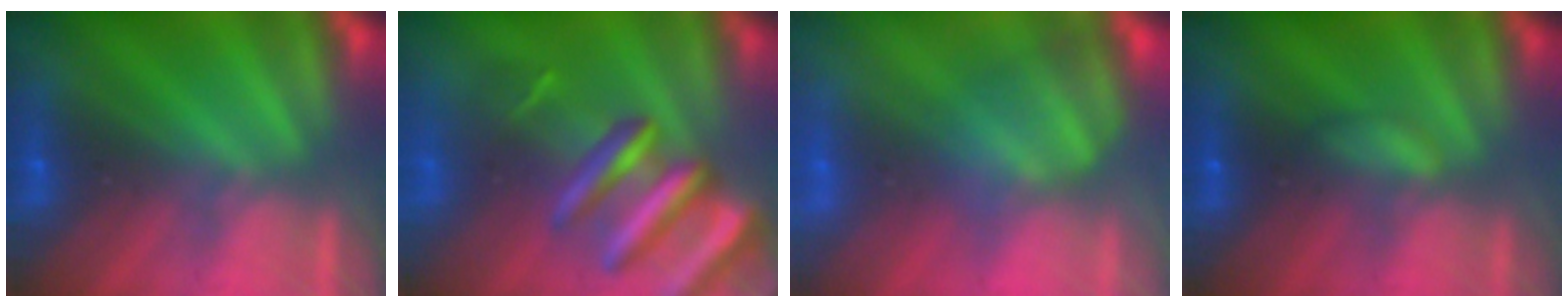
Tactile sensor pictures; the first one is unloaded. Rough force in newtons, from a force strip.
{"total": 9.4}
{"total": 2.9}
{"total": 2.1}